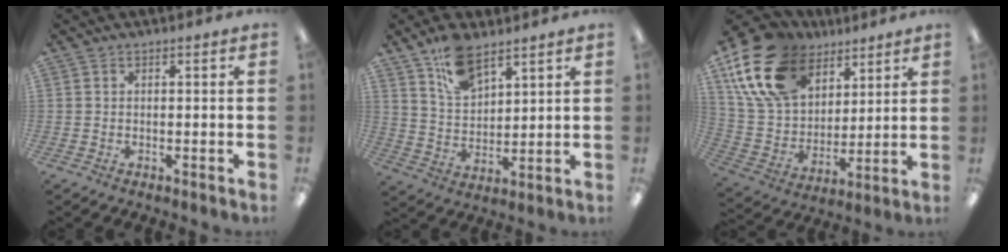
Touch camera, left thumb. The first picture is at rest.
{"total": 10.2, "force": [7.7, 4.7, 4.9], "torque": [-0.095, -0.036, 0.142]}
{"total": 20.2, "force": [11.5, 13.0, 10.4], "torque": [-0.229, -0.039, 0.218]}